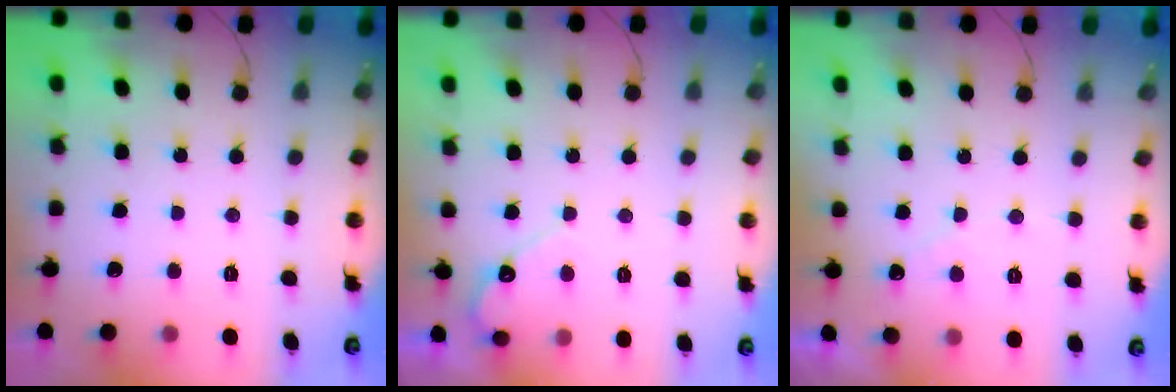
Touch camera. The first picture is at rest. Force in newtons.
{"total": 4.7, "press": 4.7, "slide": 0.3}
{"total": 3.4, "press": 3.4, "slide": 0.1}